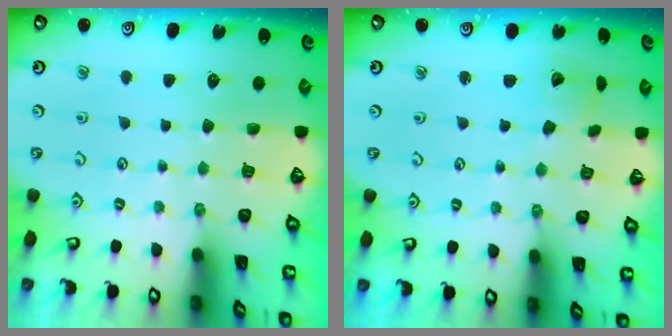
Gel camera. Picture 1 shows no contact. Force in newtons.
{"total": 4.0, "press": 3.9, "slide": 0.5}